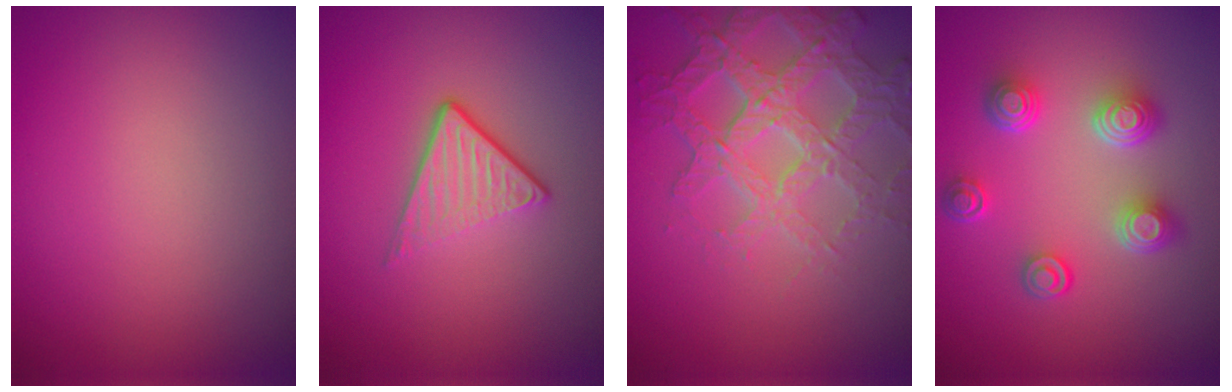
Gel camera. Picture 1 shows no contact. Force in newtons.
{"total": 3.6, "press": 2.4, "slide": 2.6}
{"total": 6.1, "press": 5.0, "slide": 3.5}
{"total": 4.6, "press": 3.5, "slide": 3.0}